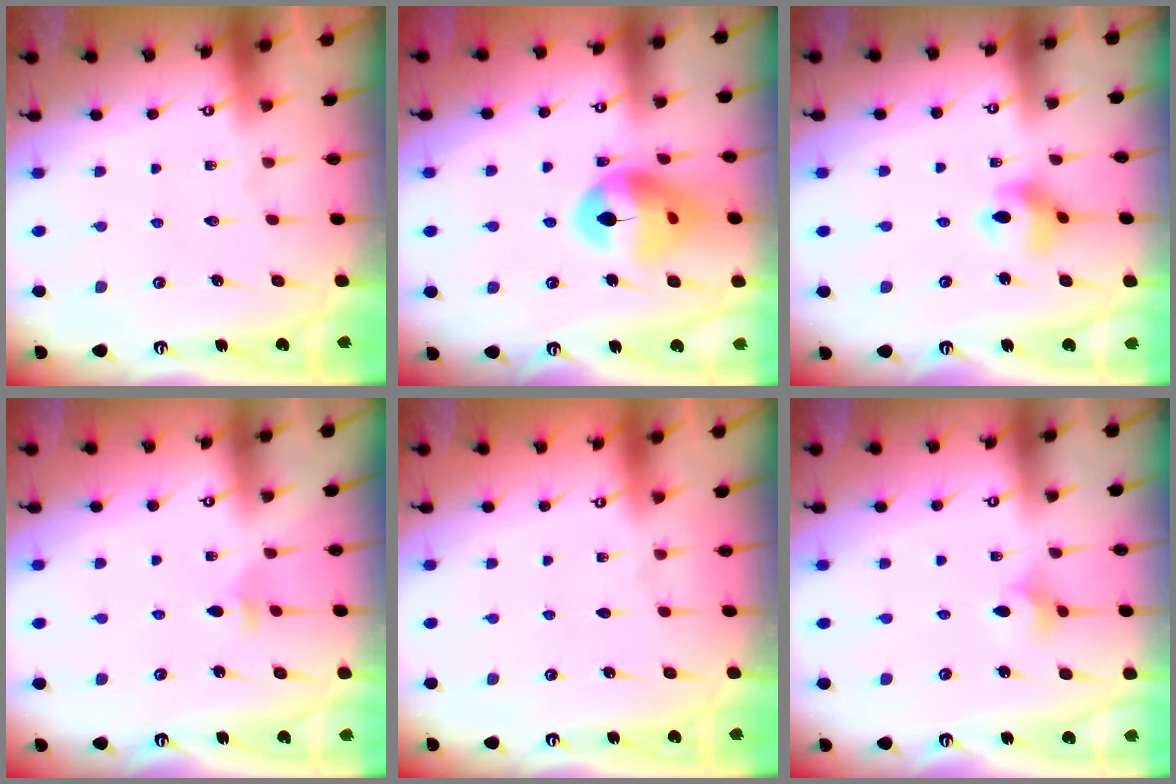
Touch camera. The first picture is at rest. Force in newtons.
{"total": 15.1, "press": 15.0, "slide": 1.9}
{"total": 7.3, "press": 7.3, "slide": 0.5}
{"total": 2.7, "press": 2.6, "slide": 0.7}
{"total": 0.0}
{"total": 3.5, "press": 3.4, "slide": 0.7}